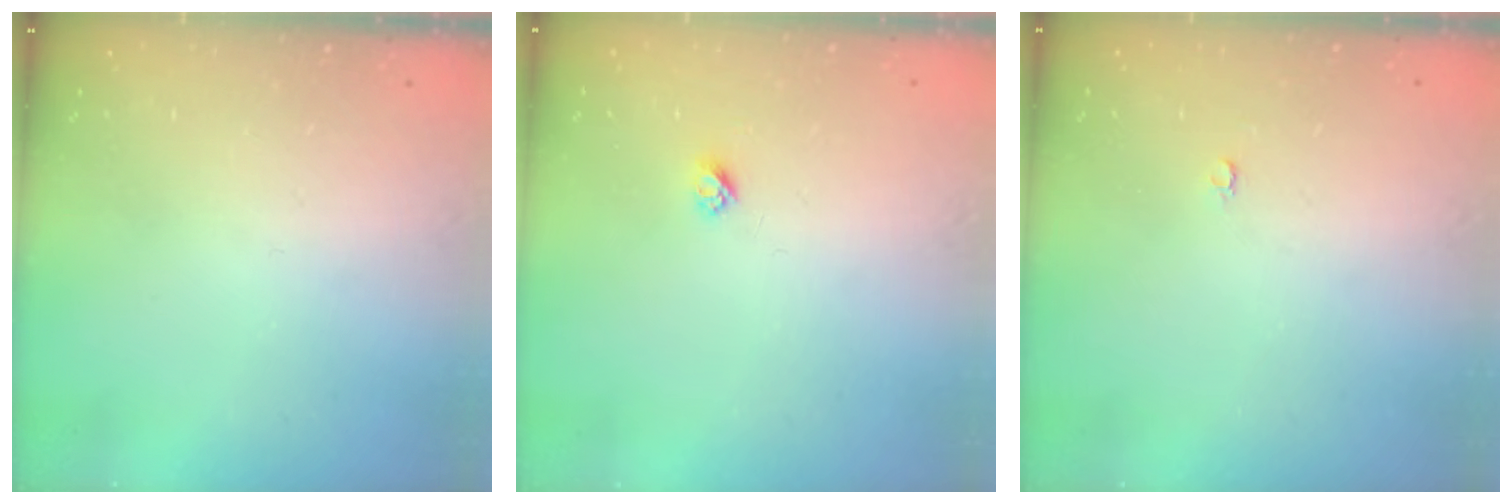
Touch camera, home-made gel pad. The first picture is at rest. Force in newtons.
{"total": 2.7, "press": 2.6, "slide": 0.3}
{"total": 2.0, "press": 2.0, "slide": 0.4}